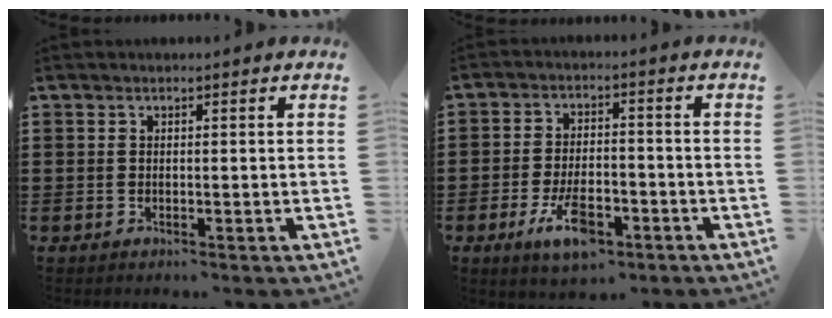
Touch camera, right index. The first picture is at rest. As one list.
[{"total": 8.3, "force": [-4.0, 3.5, 6.3], "torque": [-0.129, -0.005, -0.076]}]